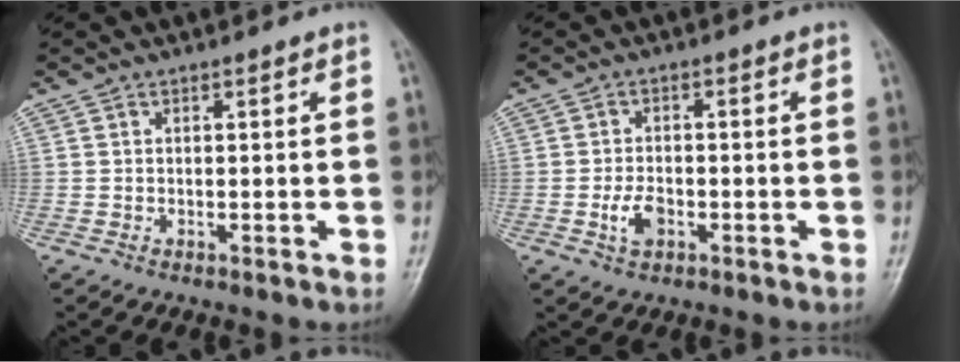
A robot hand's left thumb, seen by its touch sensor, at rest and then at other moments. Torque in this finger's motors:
{"motor_torque": [-0.09, 0.16, 0.56, 0.06, 0.02]}